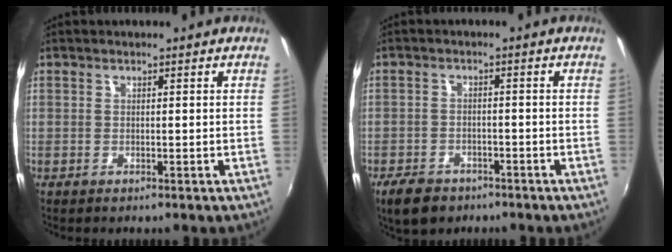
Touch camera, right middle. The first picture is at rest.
{"total": 6.7, "force": [-4.7, 3.9, 2.7], "torque": [-0.077, -0.002, -0.076]}